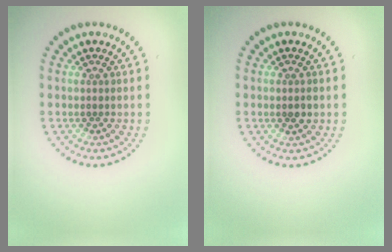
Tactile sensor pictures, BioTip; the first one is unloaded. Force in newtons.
{"total": 1.2, "press": 1.2, "slide": 0.3}